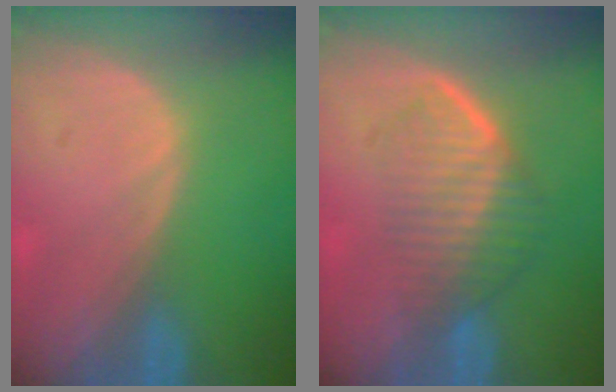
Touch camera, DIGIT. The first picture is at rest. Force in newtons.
{"total": 7.0, "press": 6.1, "slide": 3.5}